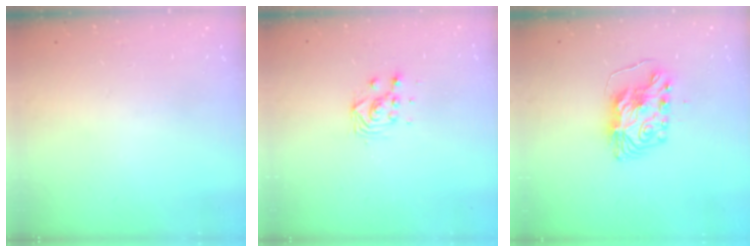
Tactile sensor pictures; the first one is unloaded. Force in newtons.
{"total": 4.8, "press": 4.8, "slide": 0.3}
{"total": 9.0, "press": 9.0, "slide": 0.6}